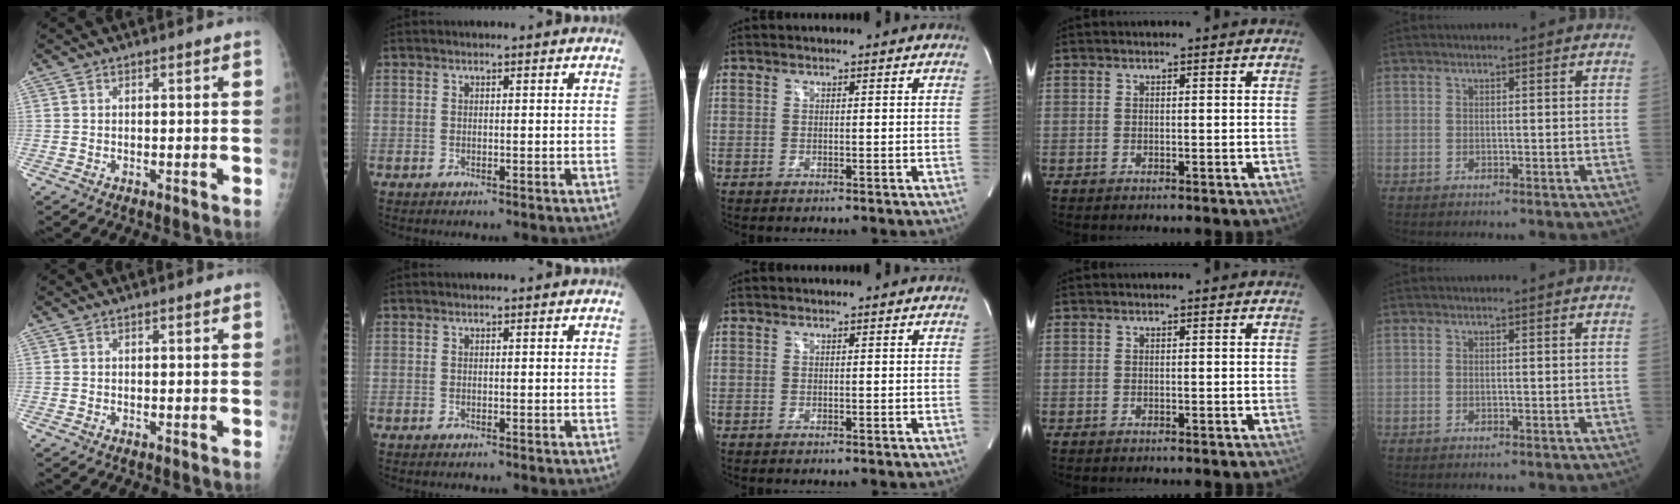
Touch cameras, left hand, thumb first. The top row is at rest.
{}